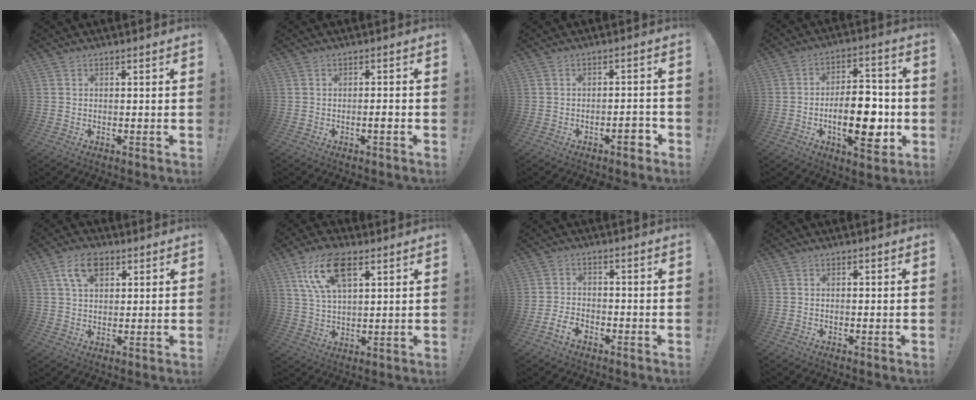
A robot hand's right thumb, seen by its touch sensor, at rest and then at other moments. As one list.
[{"total": 2.2, "force": [-1.1, -0.1, 2.0], "torque": [-0.030, -0.001, -0.021]}, {"total": 4.5, "force": [-2.7, 1.3, 3.4], "torque": [-0.045, 0.010, -0.046]}, {"total": 16.5, "force": [-3.9, 7.5, 14.2], "torque": [-0.226, 0.010, -0.066]}, {"total": 8.2, "force": [3.9, 5.1, 5.1], "torque": [-0.085, 0.000, 0.073]}, {"total": 13.5, "force": [6.6, 6.4, 9.9], "torque": [-0.194, -0.012, 0.119]}, {"total": 4.9, "force": [-3.2, 2.4, 2.8], "torque": [-0.059, 0.003, -0.061]}, {"total": 0.6, "force": [-0.2, 0.0, 0.6], "torque": [-0.006, -0.003, -0.005]}]